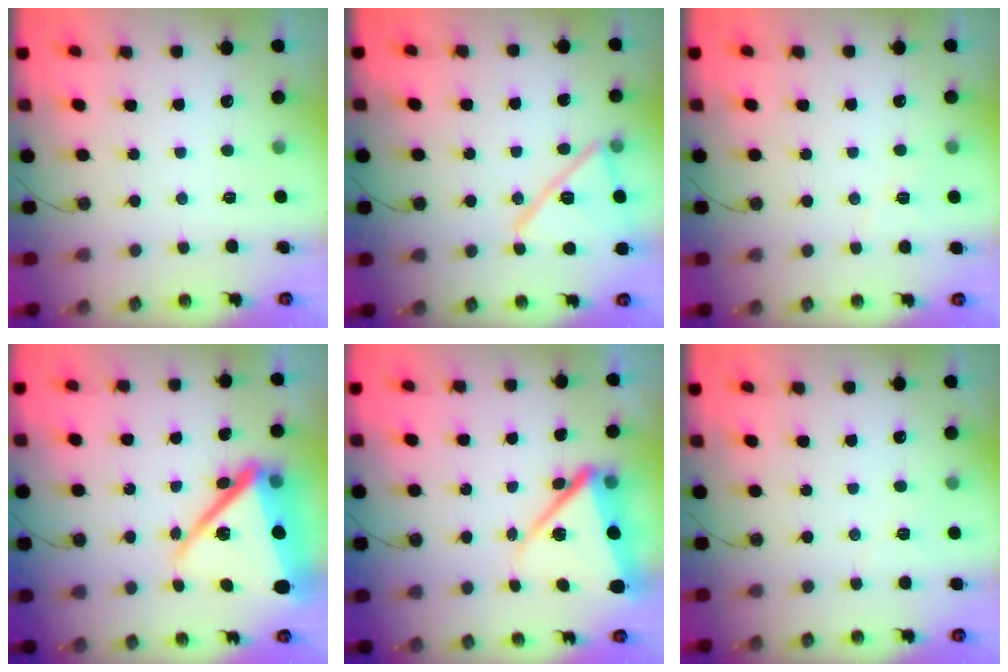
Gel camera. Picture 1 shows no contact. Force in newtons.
{"total": 16.1, "press": 16.1, "slide": 1.1}
{"total": 5.0, "press": 4.3, "slide": 2.6}
{"total": 20.0, "press": 18.7, "slide": 7.1}
{"total": 12.0, "press": 12.0, "slide": 0.6}
{"total": 2.9, "press": 2.1, "slide": 2.0}